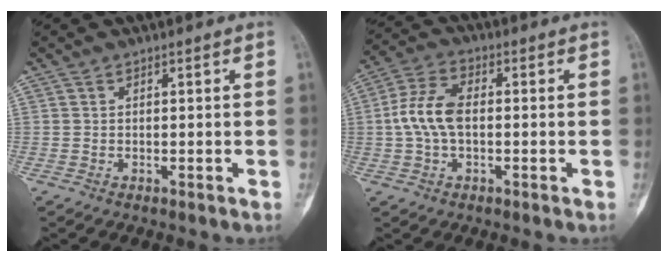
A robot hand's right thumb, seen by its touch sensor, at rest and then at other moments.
{"total": 8.5, "force": [-0.3, 4.8, 7.0], "torque": [-0.149, 0.022, -0.013]}